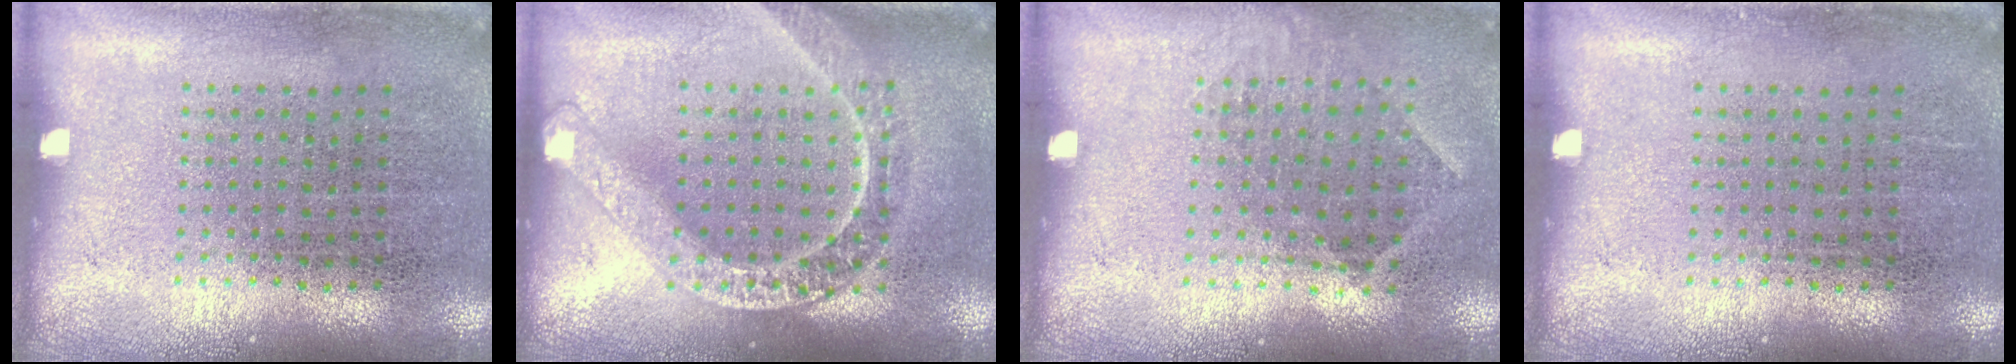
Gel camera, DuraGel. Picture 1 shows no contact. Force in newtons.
{"total": 1.8, "press": 1.8, "slide": 0.2}
{"total": 0.9, "press": 0.7, "slide": 0.5}
{"total": 0.0}